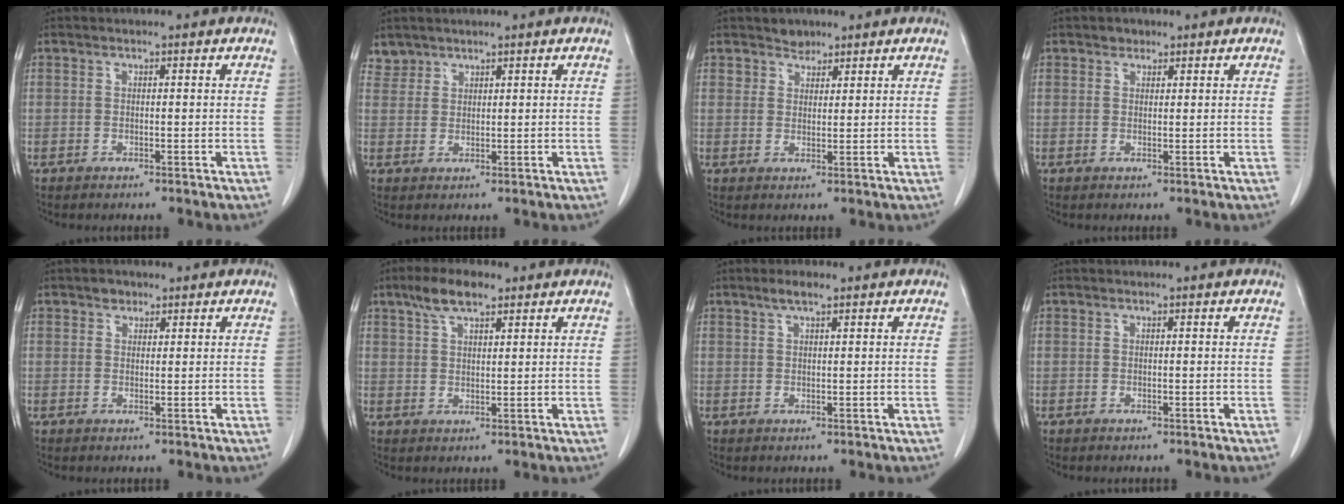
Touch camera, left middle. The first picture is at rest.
{"total": 2.2, "force": [1.9, 1.0, -0.4], "torque": [0.013, 0.007, 0.035]}
{"total": 2.3, "force": [1.8, 1.4, 0.0], "torque": [0.003, 0.003, 0.027]}
{"total": 1.2, "force": [0.9, 0.9, 0.2], "torque": [0.000, -0.001, 0.011]}
{"total": 1.5, "force": [1.0, 1.0, 0.3], "torque": [-0.003, -0.001, 0.014]}
{"total": 5.7, "force": [3.8, 2.0, 3.7], "torque": [-0.075, 0.014, 0.072]}
{"total": 2.3, "force": [1.6, 0.4, 1.6], "torque": [-0.035, 0.007, 0.029]}
{"total": 0.0}